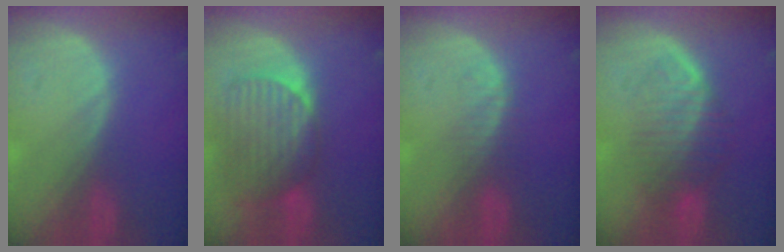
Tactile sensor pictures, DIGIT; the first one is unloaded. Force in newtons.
{"total": 9.2, "press": 8.3, "slide": 3.9}
{"total": 2.3, "press": 2.3, "slide": 0.3}
{"total": 6.9, "press": 6.5, "slide": 2.3}